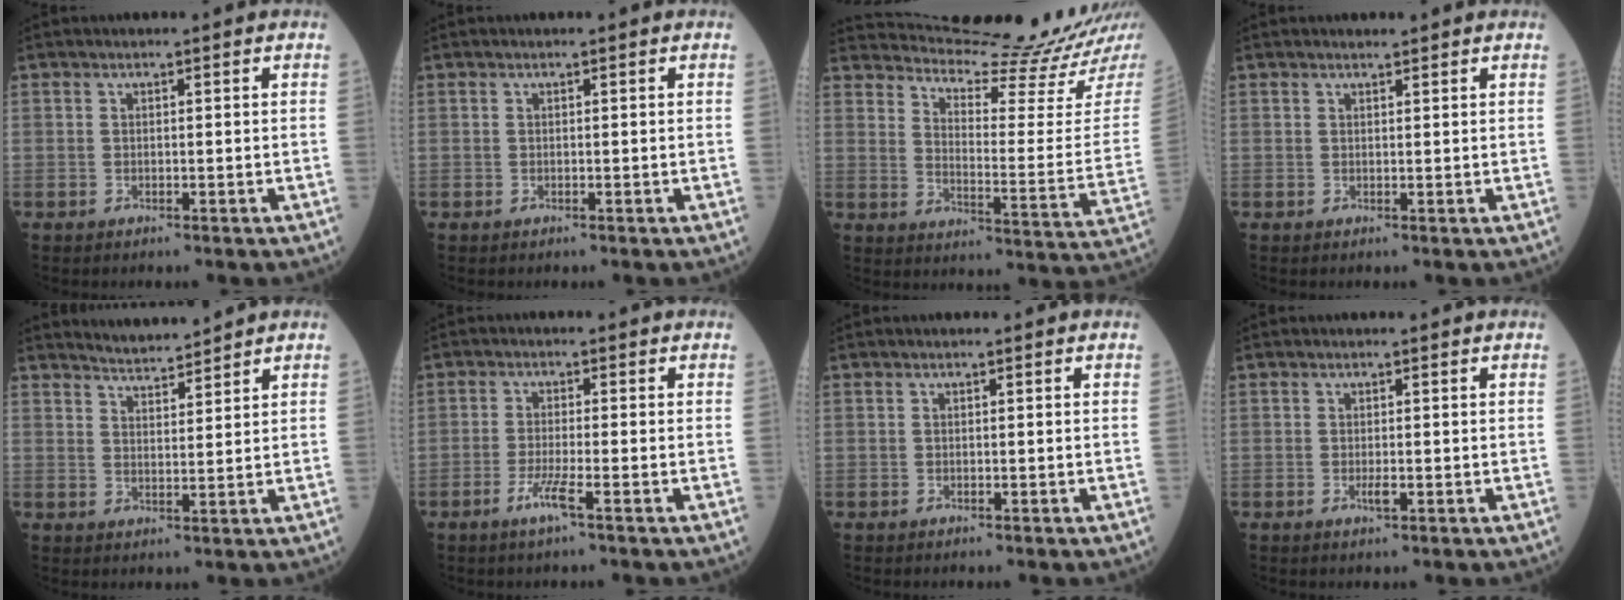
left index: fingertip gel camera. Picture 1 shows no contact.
{"total": 0.0}
{"total": 19.2, "force": [18.5, -2.0, 5.0], "torque": [-0.093, -0.118, 0.244]}
{"total": 0.9, "force": [0.9, 0.1, 0.2], "torque": [-0.015, 0.002, 0.016]}
{"total": 4.3, "force": [4.3, -0.1, 0.3], "torque": [-0.015, 0.005, 0.077]}
{"total": 3.3, "force": [-1.8, -0.3, 2.7], "torque": [-0.061, -0.007, -0.040]}
{"total": 0.0}
{"total": 1.1, "force": [-0.2, 0.2, 1.1], "torque": [-0.020, -0.002, -0.001]}